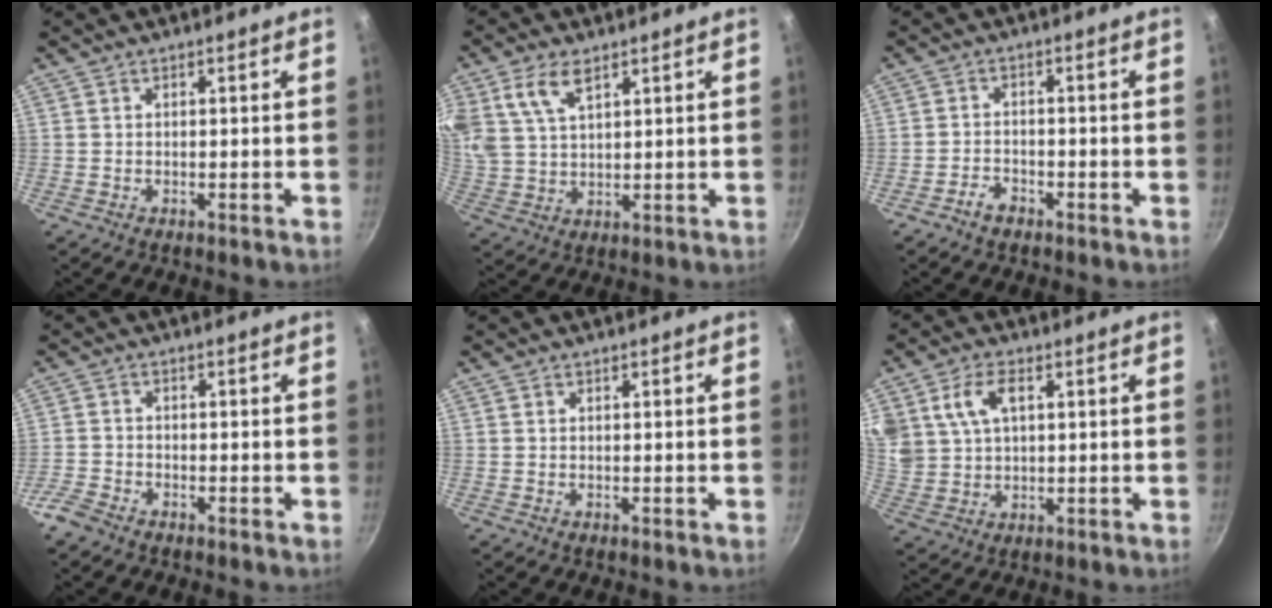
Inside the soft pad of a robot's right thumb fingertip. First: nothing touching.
{"total": 8.8, "force": [4.6, 4.7, 5.9], "torque": [-0.108, -0.014, 0.095]}
{"total": 2.8, "force": [-2.2, 1.4, 1.0], "torque": [-0.015, 0.025, -0.038]}
{"total": 3.9, "force": [-3.1, 1.9, 1.5], "torque": [-0.040, 0.018, -0.069]}
{"total": 0.0}
{"total": 10.8, "force": [3.9, 7.1, 7.1], "torque": [-0.136, 0.002, 0.078]}